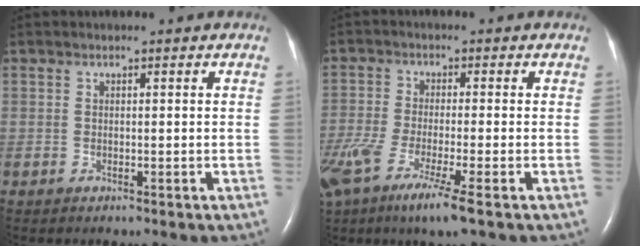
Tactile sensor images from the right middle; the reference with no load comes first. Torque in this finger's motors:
{"motor_torque": [1.01, -0.81, 0.26, 0.10]}